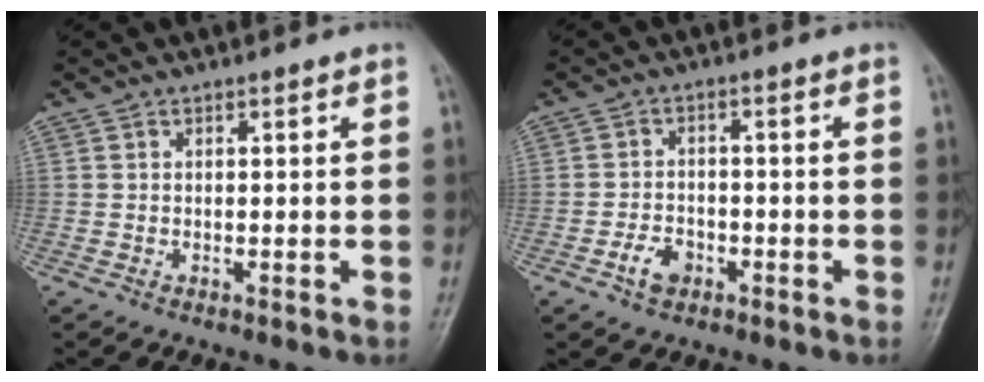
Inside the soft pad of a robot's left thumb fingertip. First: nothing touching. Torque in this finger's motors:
{"motor_torque": [-0.18, 0.24, 0.18, 0.09, 0.00]}